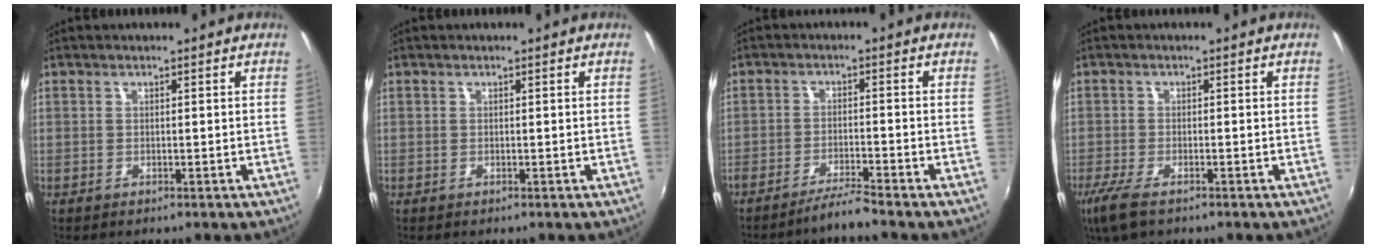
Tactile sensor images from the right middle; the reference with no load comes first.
{"total": 0.0}
{"total": 4.1, "force": [-3.7, -0.9, 1.5], "torque": [-0.046, 0.000, -0.070]}
{"total": 5.4, "force": [-3.6, 1.5, 3.7], "torque": [-0.092, -0.018, -0.070]}